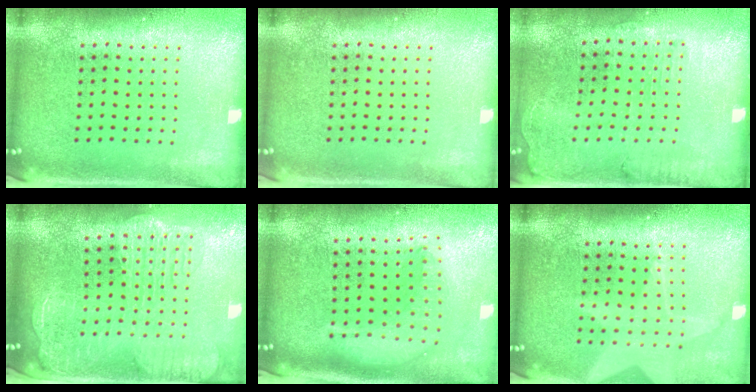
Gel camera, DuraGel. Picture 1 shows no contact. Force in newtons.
{"total": 0.0}
{"total": 1.3, "press": 1.2, "slide": 0.4}
{"total": 2.9, "press": 2.4, "slide": 1.7}
{"total": 2.1, "press": 1.6, "slide": 1.3}
{"total": 1.8, "press": 1.5, "slide": 1.0}